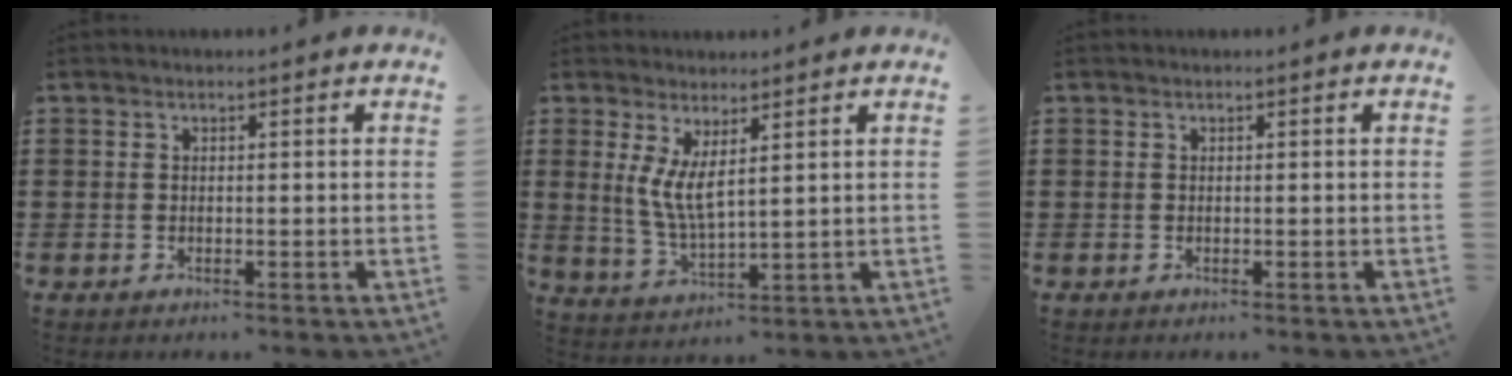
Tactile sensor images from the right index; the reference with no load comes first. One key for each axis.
{"total": 5.0, "fx": 2.1, "fy": 1.3, "fz": 4.4, "tx": -0.099, "ty": -0.007, "tz": 0.038}
{"total": 0.0}